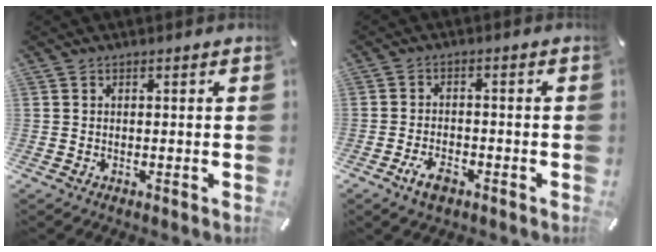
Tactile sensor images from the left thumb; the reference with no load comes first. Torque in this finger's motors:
{"motor_torque": [-0.04, 0.09, 0.20, 0.28, 0.04]}